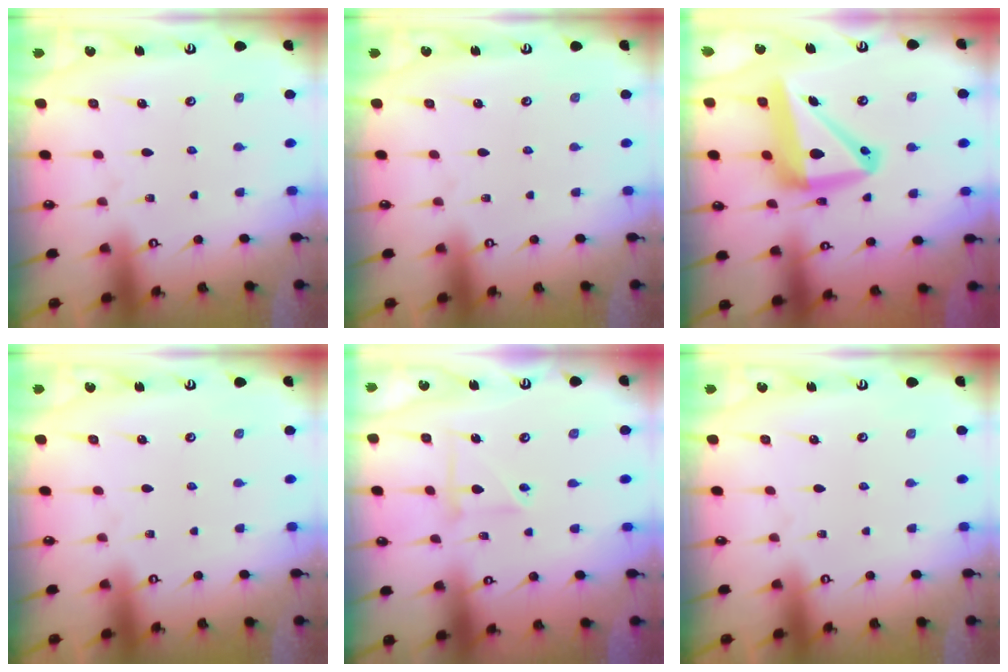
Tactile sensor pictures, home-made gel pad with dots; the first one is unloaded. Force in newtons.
{"total": 0.0}
{"total": 15.0, "press": 14.7, "slide": 2.6}
{"total": 0.0}
{"total": 5.2, "press": 5.2, "slide": 0.7}
{"total": 0.0}